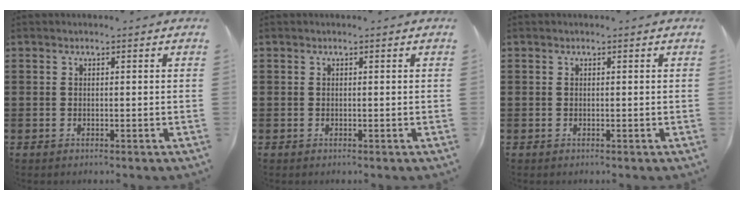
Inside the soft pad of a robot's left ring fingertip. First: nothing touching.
{"total": 0.0}
{"total": 0.0}